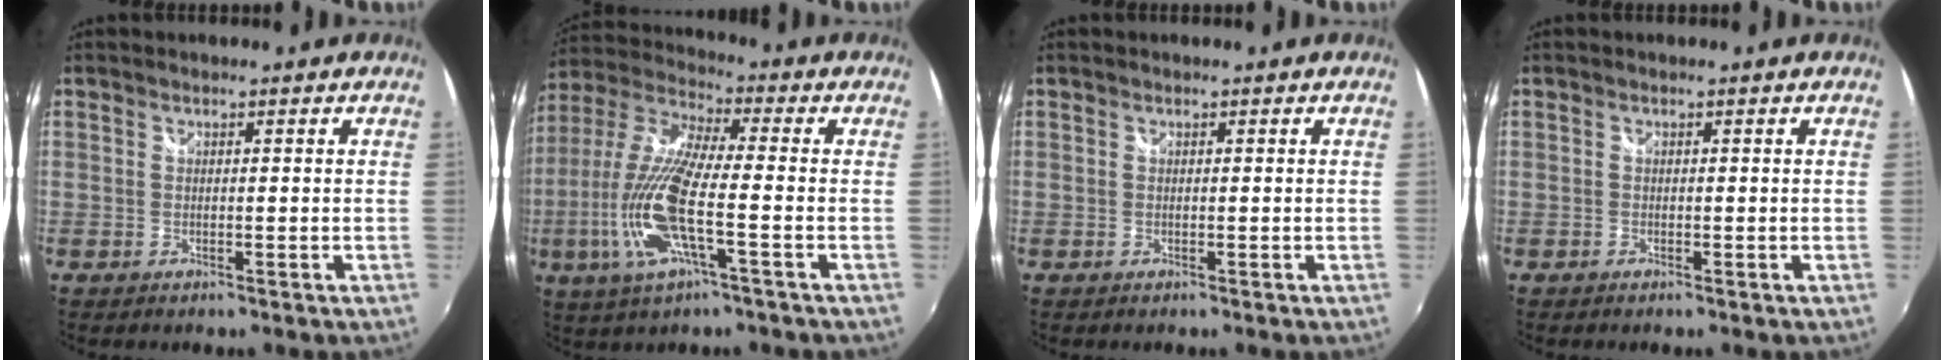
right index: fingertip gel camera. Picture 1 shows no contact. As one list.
[{"total": 16.2, "force": [-4.5, 3.0, 15.3], "torque": [-0.325, -0.014, -0.092]}, {"total": 0.0}, {"total": 0.0}]